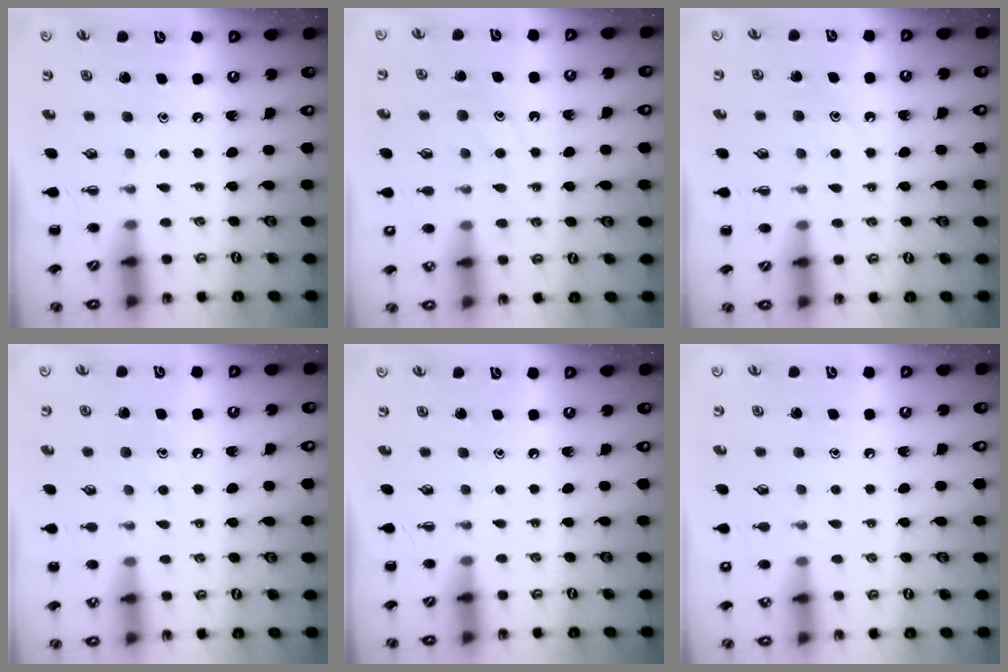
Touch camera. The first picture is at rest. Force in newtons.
{"total": 10.5, "press": 10.4, "slide": 0.8}
{"total": 9.5, "press": 9.5, "slide": 1.3}
{"total": 6.1, "press": 6.0, "slide": 1.2}
{"total": 0.0}
{"total": 5.4, "press": 5.1, "slide": 1.7}